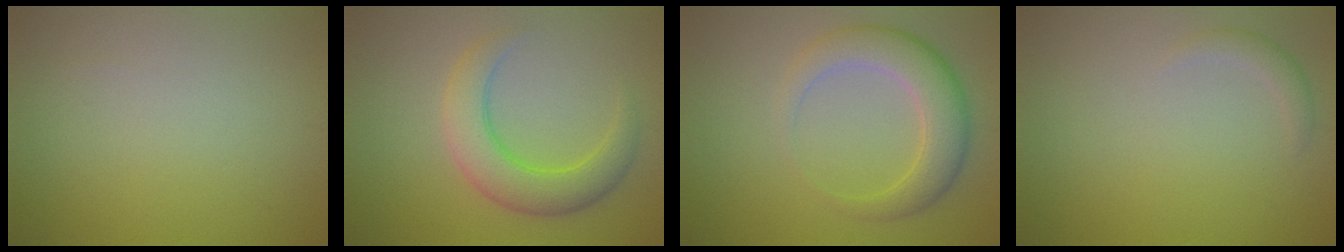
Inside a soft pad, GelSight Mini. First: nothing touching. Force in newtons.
{"total": 4.8, "press": 4.8, "slide": 0.2}
{"total": 4.7, "press": 4.7, "slide": 0.4}
{"total": 1.2, "press": 1.2, "slide": 0.1}